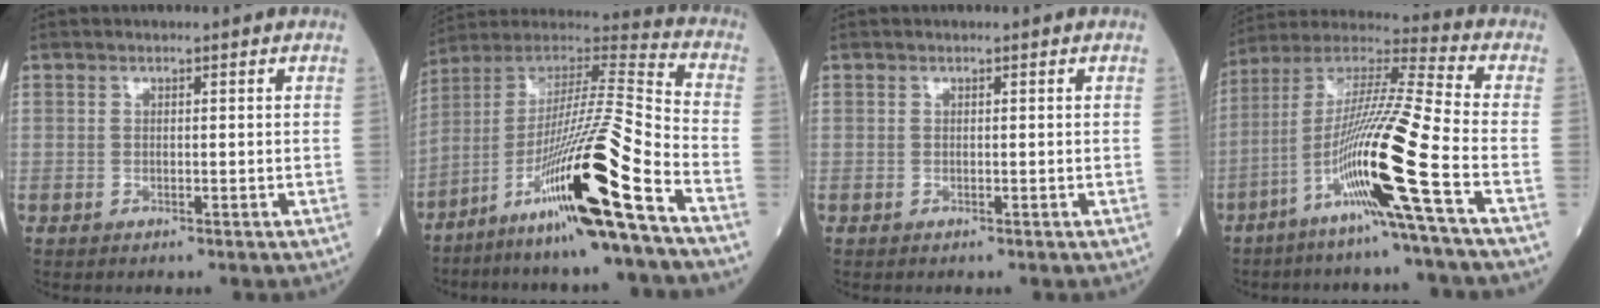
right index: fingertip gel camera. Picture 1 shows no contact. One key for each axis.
{"total": 21.2, "fx": -11.0, "fy": -1.2, "fz": 18.1, "tx": -0.335, "ty": -0.027, "tz": -0.206}
{"total": 0.0}
{"total": 17.1, "fx": -6.7, "fy": -2.1, "fz": 15.5, "tx": -0.302, "ty": -0.014, "tz": -0.135}